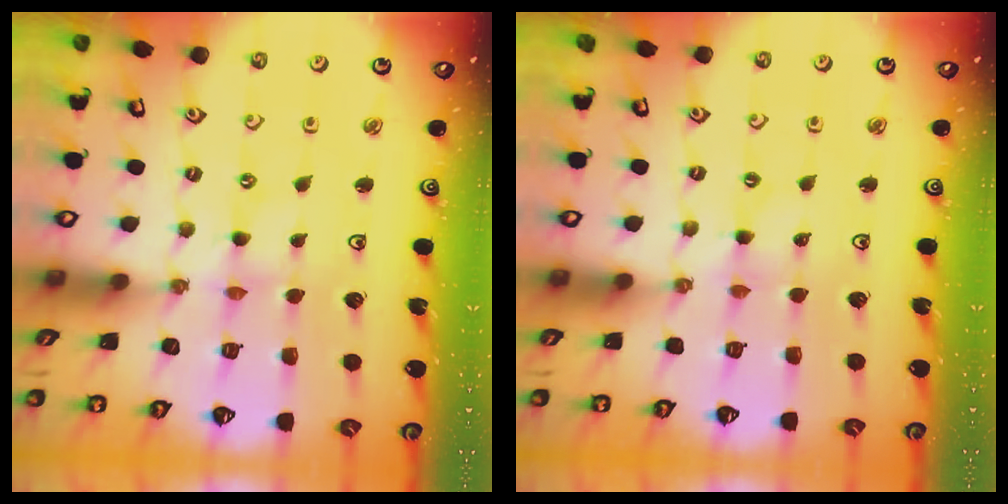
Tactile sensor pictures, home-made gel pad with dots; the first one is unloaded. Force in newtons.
{"total": 1.1, "press": 1.1, "slide": 0.3}